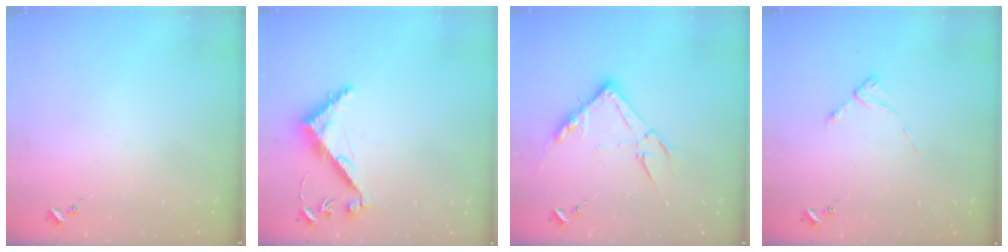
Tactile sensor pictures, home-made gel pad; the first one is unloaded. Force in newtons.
{"total": 6.7, "press": 6.6, "slide": 0.7}
{"total": 14.8, "press": 14.8, "slide": 0.4}
{"total": 2.7, "press": 2.7, "slide": 0.4}